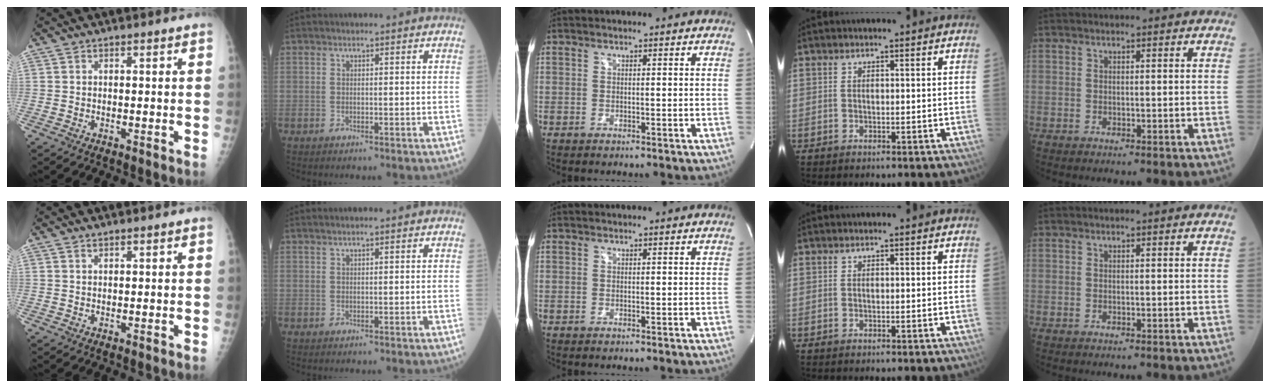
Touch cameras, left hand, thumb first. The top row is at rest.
{"thumb": {"total": 0.8, "force": [0.7, 0.3, 0.3], "torque": [-0.002, -0.004, 0.012]}, "index": {"total": 0.8, "force": [0.7, -0.1, 0.4], "torque": [-0.011, 0.007, 0.016]}}